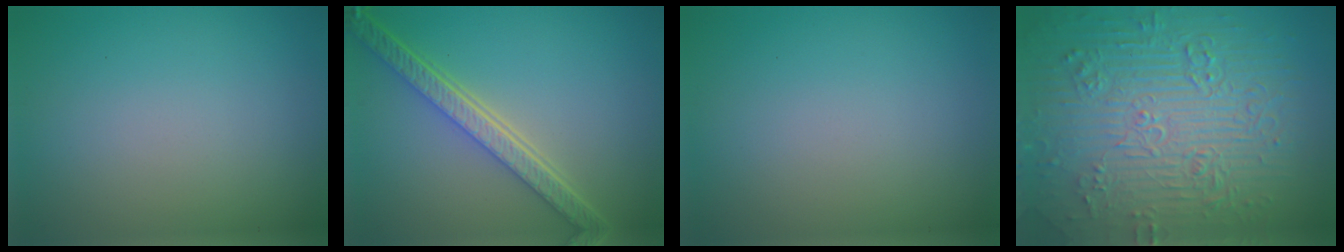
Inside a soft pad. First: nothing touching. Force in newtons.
{"total": 5.6, "press": 4.2, "slide": 3.6}
{"total": 0.0}
{"total": 11.3, "press": 7.5, "slide": 8.4}